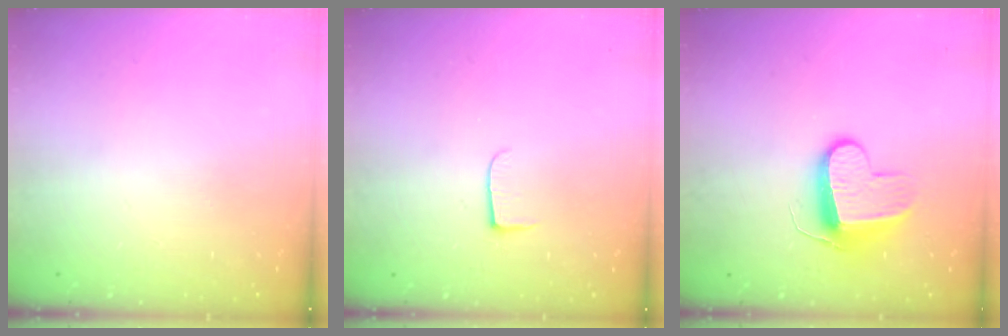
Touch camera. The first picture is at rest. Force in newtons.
{"total": 5.6, "press": 5.5, "slide": 0.7}
{"total": 9.4, "press": 9.4, "slide": 0.2}